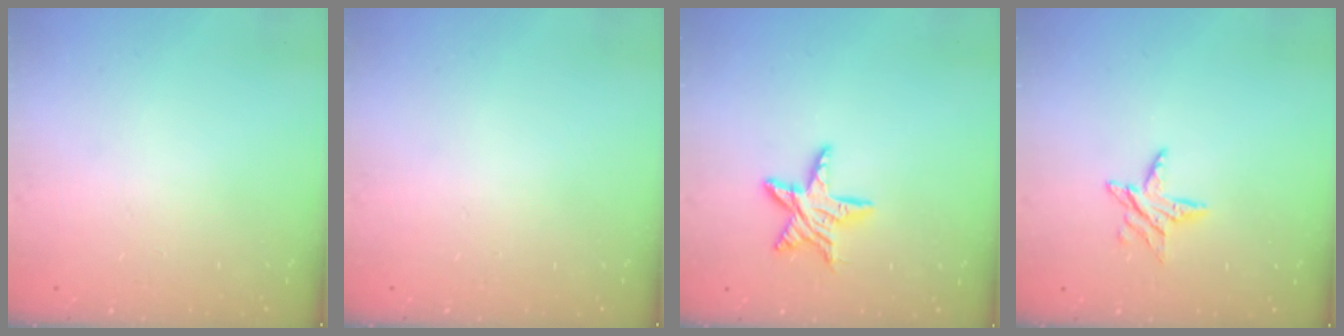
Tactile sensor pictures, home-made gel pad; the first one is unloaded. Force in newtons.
{"total": 0.0}
{"total": 9.8, "press": 9.8, "slide": 0.6}
{"total": 6.5, "press": 6.5, "slide": 0.5}